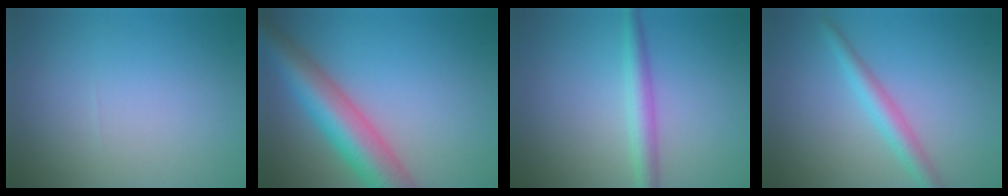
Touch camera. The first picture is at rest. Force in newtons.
{"total": 7.8, "press": 7.8, "slide": 0.3}
{"total": 2.6, "press": 2.6, "slide": 0.0}
{"total": 2.7, "press": 2.7, "slide": 0.1}